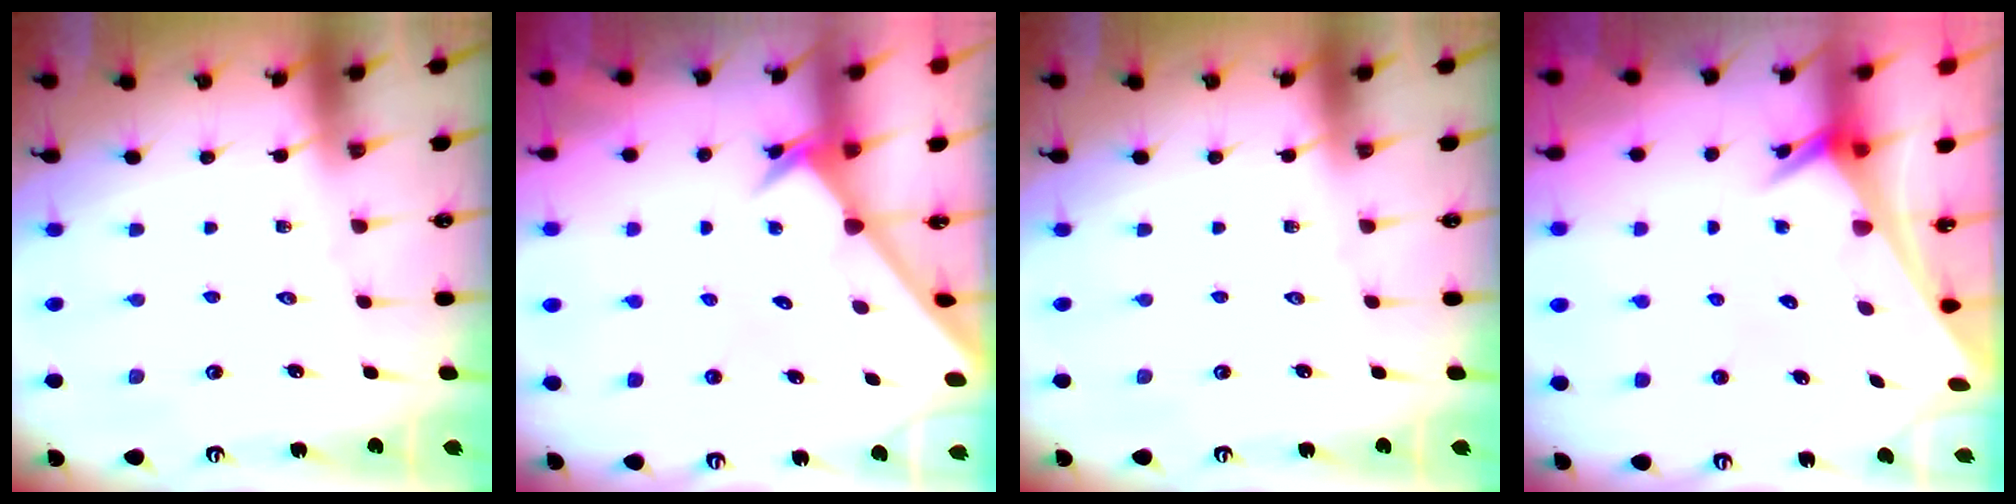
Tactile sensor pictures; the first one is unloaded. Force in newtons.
{"total": 2.5, "press": 2.5, "slide": 0.2}
{"total": 0.0}
{"total": 2.6, "press": 2.6, "slide": 0.1}